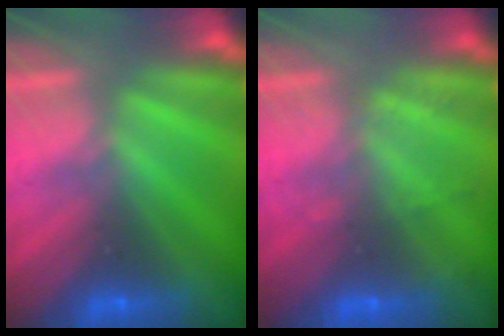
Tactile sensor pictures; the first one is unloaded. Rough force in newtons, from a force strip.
{"total": 2.0}